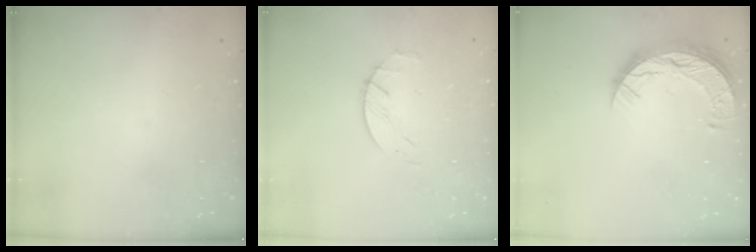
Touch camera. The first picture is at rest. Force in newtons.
{"total": 2.7, "press": 2.6, "slide": 0.3}
{"total": 10.7, "press": 10.7, "slide": 0.8}